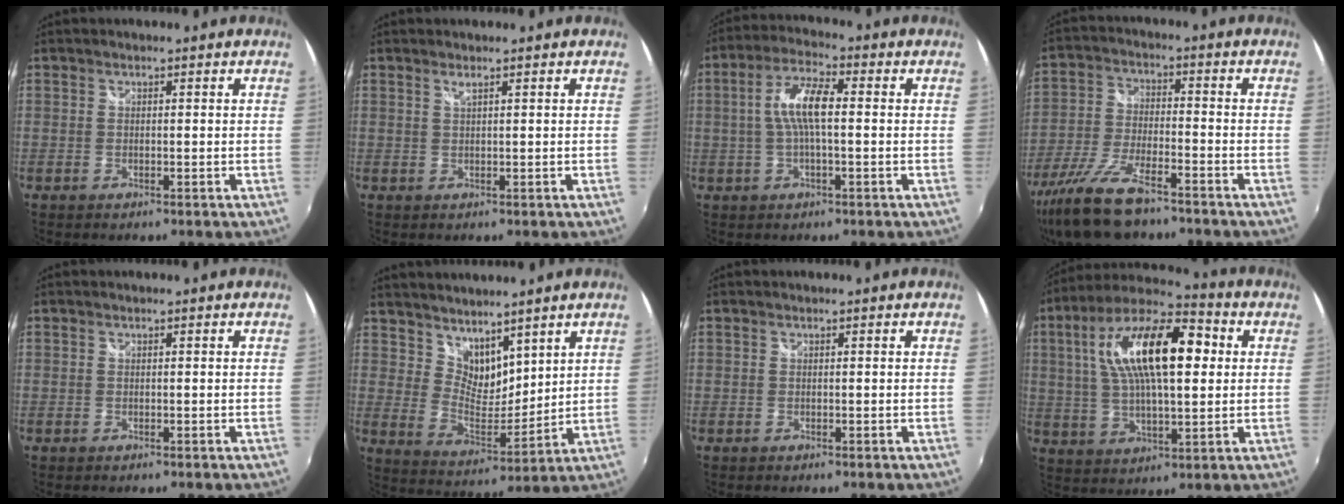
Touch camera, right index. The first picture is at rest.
{"total": 0.9, "force": [0.5, -0.2, 0.7], "torque": [-0.013, 0.002, 0.008]}
{"total": 8.0, "force": [0.2, 2.2, 7.7], "torque": [-0.153, 0.012, 0.004]}
{"total": 14.8, "force": [-11.2, 4.4, 8.6], "torque": [-0.189, -0.031, -0.208]}
{"total": 0.0}
{"total": 8.8, "force": [6.8, 4.4, 3.4], "torque": [-0.055, -0.001, 0.134]}
{"total": 0.0}
{"total": 19.9, "force": [4.5, 7.5, 17.8], "torque": [-0.326, 0.031, 0.071]}